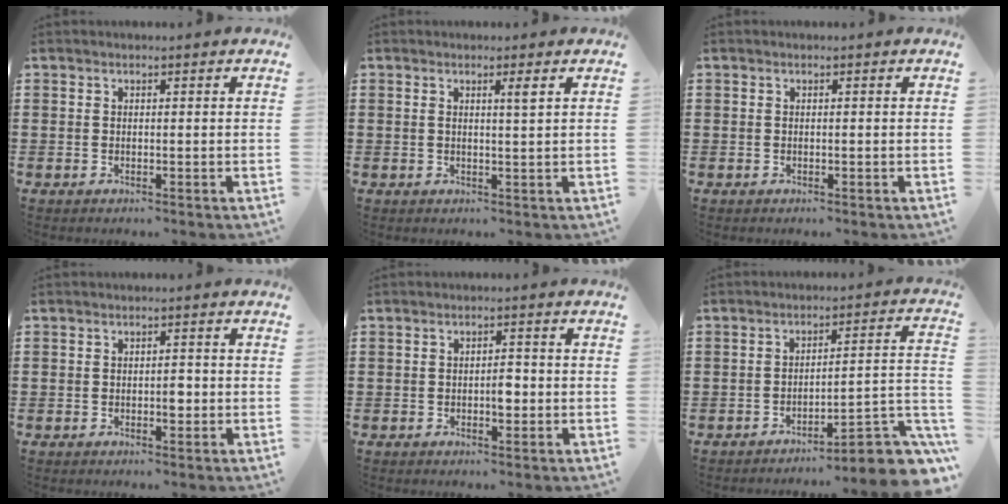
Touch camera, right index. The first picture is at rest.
{"total": 1.5, "force": [0.6, -0.2, 1.4], "torque": [-0.027, -0.002, 0.008]}
{"total": 0.0}
{"total": 2.2, "force": [-0.5, 1.1, 1.9], "torque": [-0.035, 0.002, -0.009]}
{"total": 2.6, "force": [-0.5, 1.0, 2.3], "torque": [-0.035, -0.002, -0.011]}
{"total": 6.0, "force": [-4.7, 0.7, 3.8], "torque": [-0.050, -0.018, -0.092]}